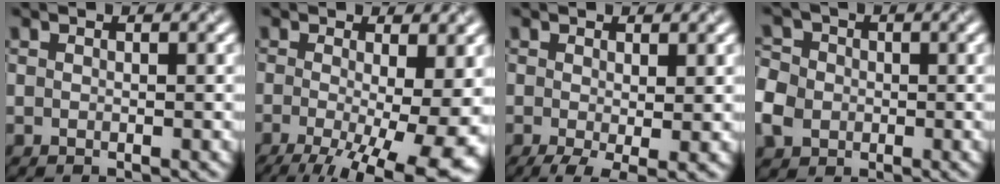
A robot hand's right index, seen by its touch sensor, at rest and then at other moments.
{"total": 12.9, "force": [-3.3, 4.6, 11.6], "torque": [-0.175, -0.025, -0.035]}
{"total": 3.0, "force": [-0.7, 0.9, 2.7], "torque": [-0.052, -0.013, -0.012]}
{"total": 5.6, "force": [-1.4, 4.7, 2.7], "torque": [-0.062, 0.001, -0.041]}